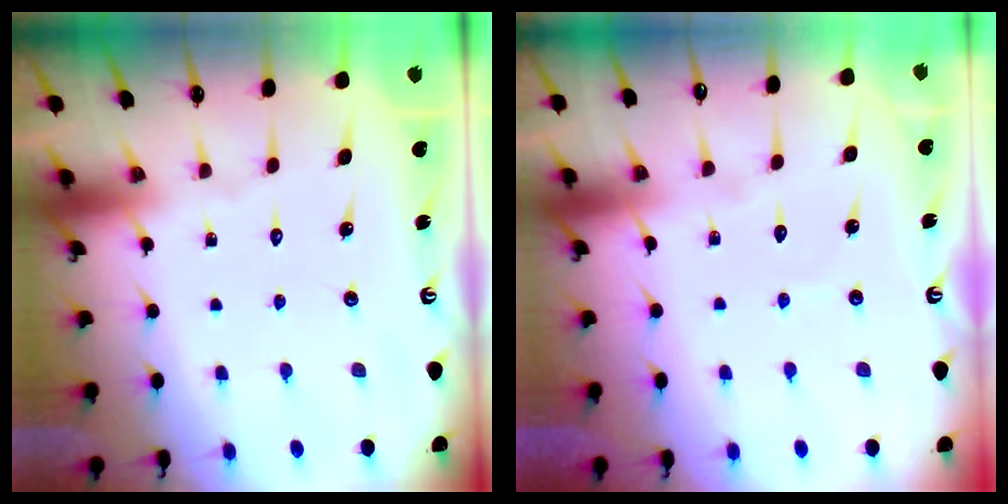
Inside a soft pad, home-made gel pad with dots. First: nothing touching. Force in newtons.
{"total": 2.6, "press": 2.6, "slide": 0.1}